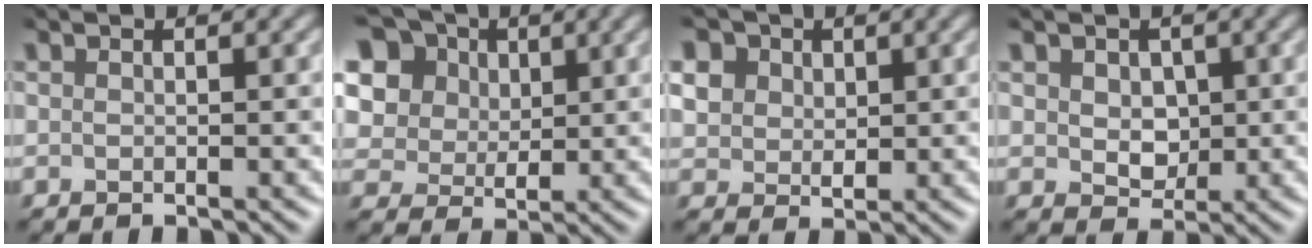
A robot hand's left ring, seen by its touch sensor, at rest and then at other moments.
{"total": 11.5, "force": [5.6, 8.4, 5.5], "torque": [-0.122, 0.031, 0.093]}
{"total": 6.7, "force": [3.1, 5.1, 3.0], "torque": [-0.085, 0.021, 0.047]}
{"total": 2.5, "force": [0.5, 1.9, 1.5], "torque": [-0.029, -0.005, 0.009]}